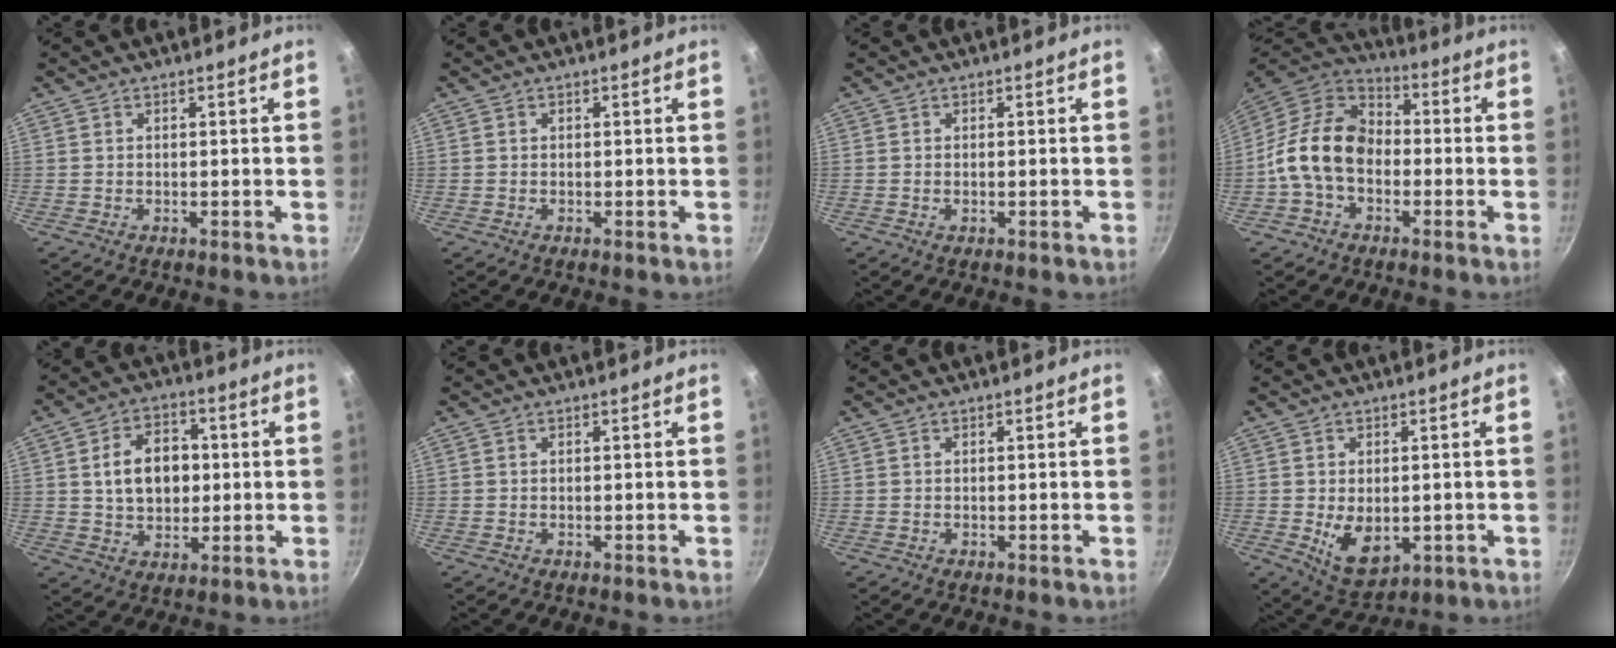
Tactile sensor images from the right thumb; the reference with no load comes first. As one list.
[{"total": 0.0}, {"total": 0.6, "force": [-0.2, 0.2, 0.5], "torque": [-0.008, 0.001, -0.004]}, {"total": 14.3, "force": [-2.1, 10.2, 9.7], "torque": [-0.139, 0.037, -0.061]}, {"total": 11.3, "force": [1.2, 8.1, 7.8], "torque": [-0.097, 0.008, 0.019]}, {"total": 0.0}, {"total": 0.0}, {"total": 8.3, "force": [-1.1, 5.4, 6.2], "torque": [-0.087, -0.016, 0.003]}]